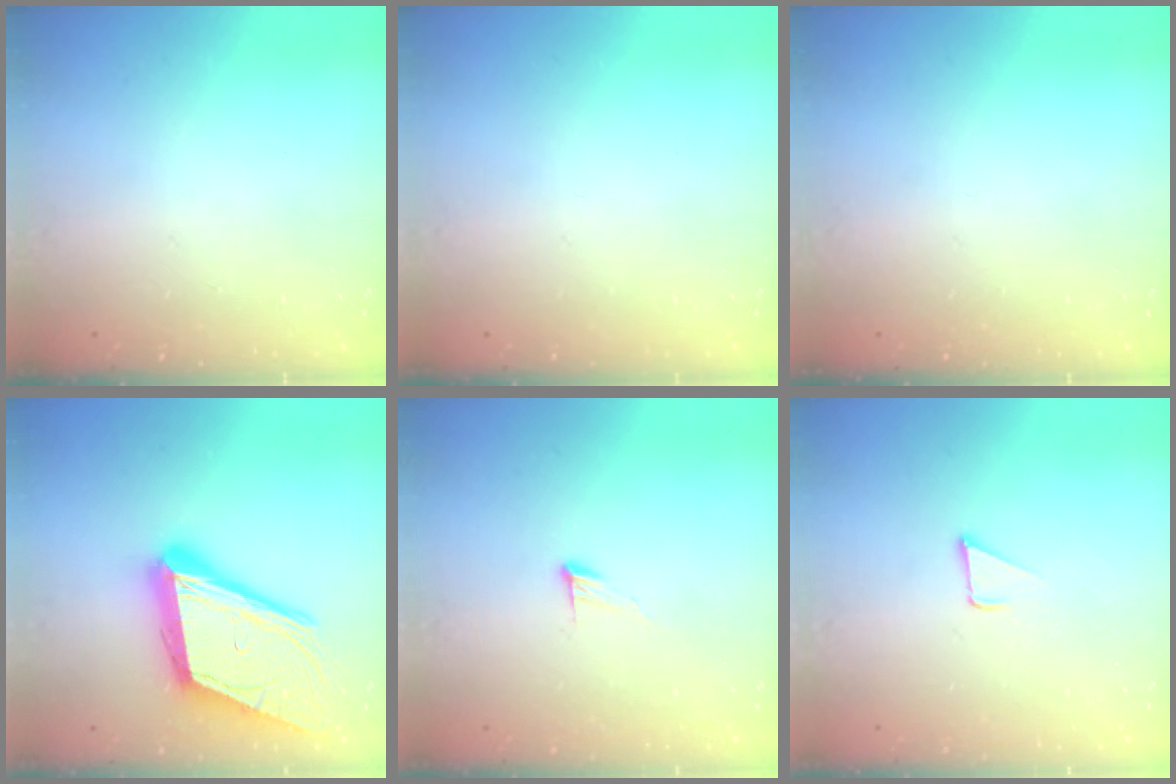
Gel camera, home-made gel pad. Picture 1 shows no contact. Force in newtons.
{"total": 0.0}
{"total": 0.0}
{"total": 24.2, "press": 23.8, "slide": 4.4}
{"total": 5.2, "press": 5.2, "slide": 0.5}
{"total": 2.4, "press": 2.4, "slide": 0.2}